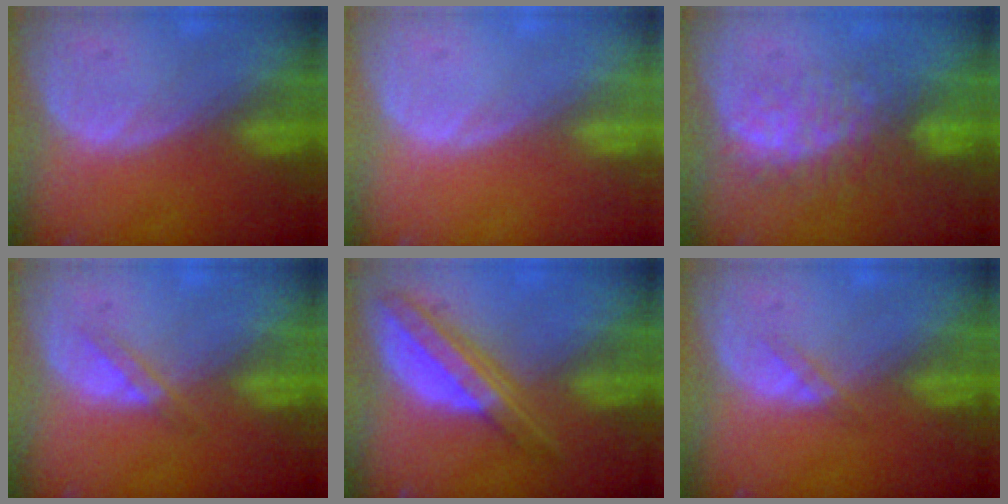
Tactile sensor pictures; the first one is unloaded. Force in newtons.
{"total": 0.0}
{"total": 8.1, "press": 7.5, "slide": 2.9}
{"total": 1.8, "press": 1.8, "slide": 0.2}
{"total": 7.6, "press": 6.4, "slide": 4.1}
{"total": 1.3, "press": 1.3, "slide": 0.2}